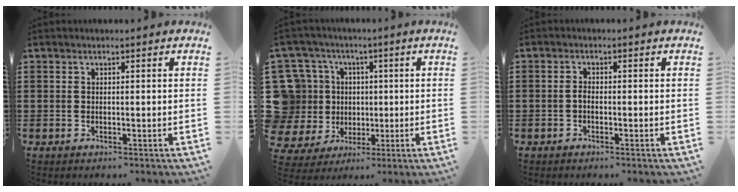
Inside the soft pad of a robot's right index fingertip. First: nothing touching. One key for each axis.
{"total": 11.1, "fx": 1.1, "fy": 10.7, "fz": 2.7, "tx": -0.115, "ty": -0.010, "tz": 0.034}
{"total": 1.1, "fx": -0.5, "fy": 0.4, "fz": 0.8, "tx": -0.017, "ty": -0.001, "tz": -0.010}